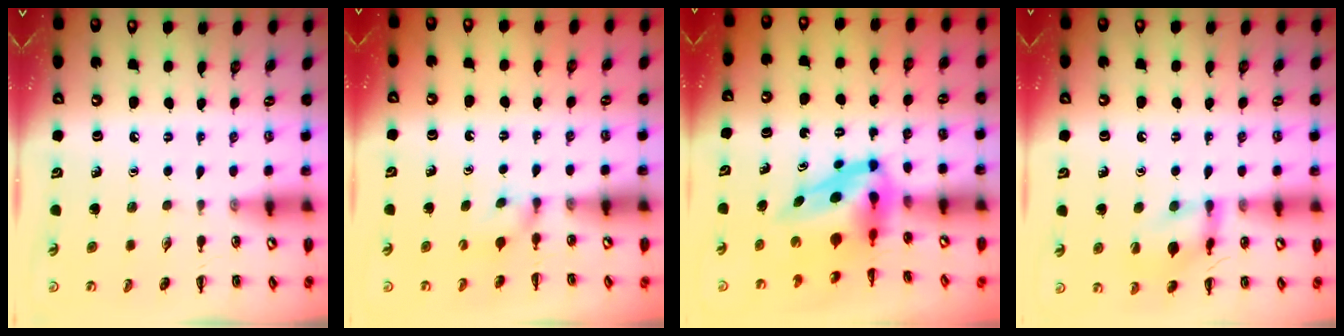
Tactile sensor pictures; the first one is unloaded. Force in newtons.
{"total": 2.7, "press": 2.4, "slide": 1.2}
{"total": 7.0, "press": 6.8, "slide": 1.8}
{"total": 13.1, "press": 13.0, "slide": 0.6}